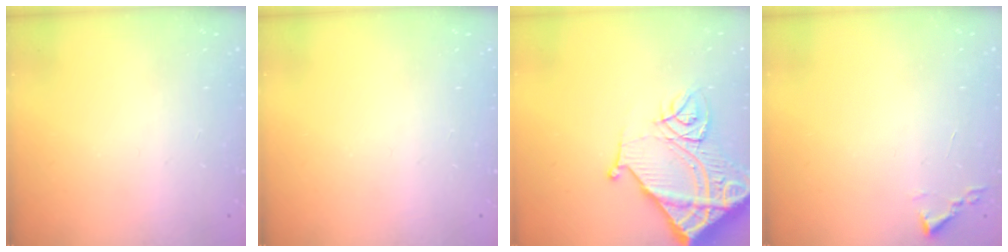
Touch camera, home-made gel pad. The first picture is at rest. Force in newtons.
{"total": 0.0}
{"total": 16.9, "press": 16.8, "slide": 2.1}
{"total": 1.9, "press": 1.8, "slide": 0.3}